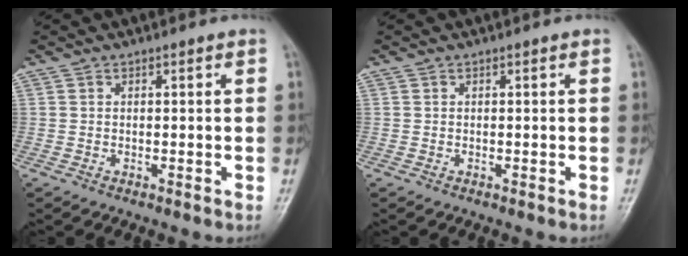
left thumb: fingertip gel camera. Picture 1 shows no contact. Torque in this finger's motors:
{"motor_torque": [-0.01, 0.02, 0.01, 0.02, 0.00]}